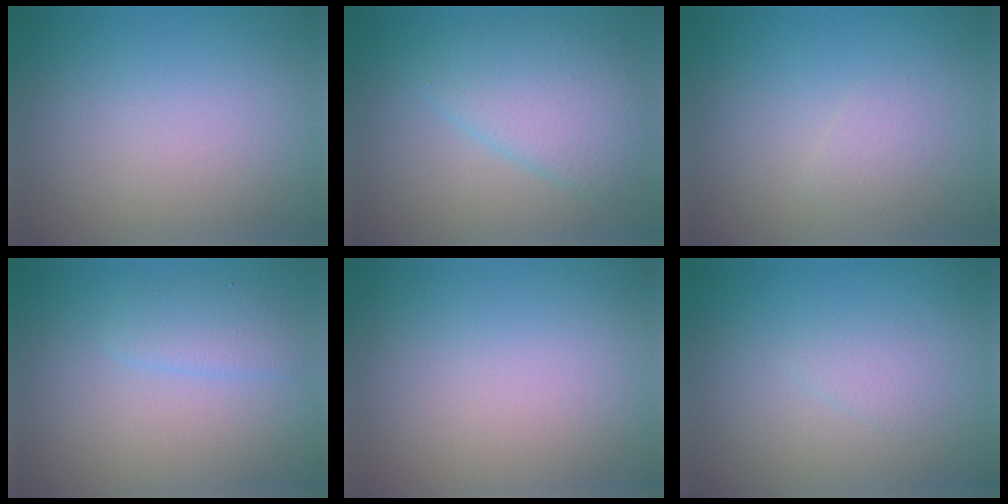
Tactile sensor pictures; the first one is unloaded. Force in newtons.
{"total": 4.9, "press": 4.9, "slide": 0.1}
{"total": 0.9, "press": 0.9, "slide": 0.0}
{"total": 1.9, "press": 1.9, "slide": 0.1}
{"total": 0.0}
{"total": 0.9, "press": 0.9, "slide": 0.1}